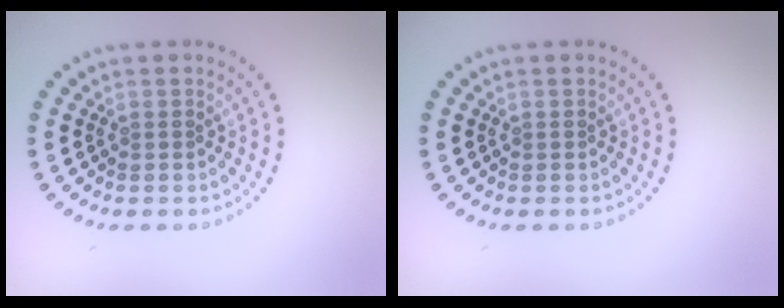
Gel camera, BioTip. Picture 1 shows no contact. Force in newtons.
{"total": 0.0}